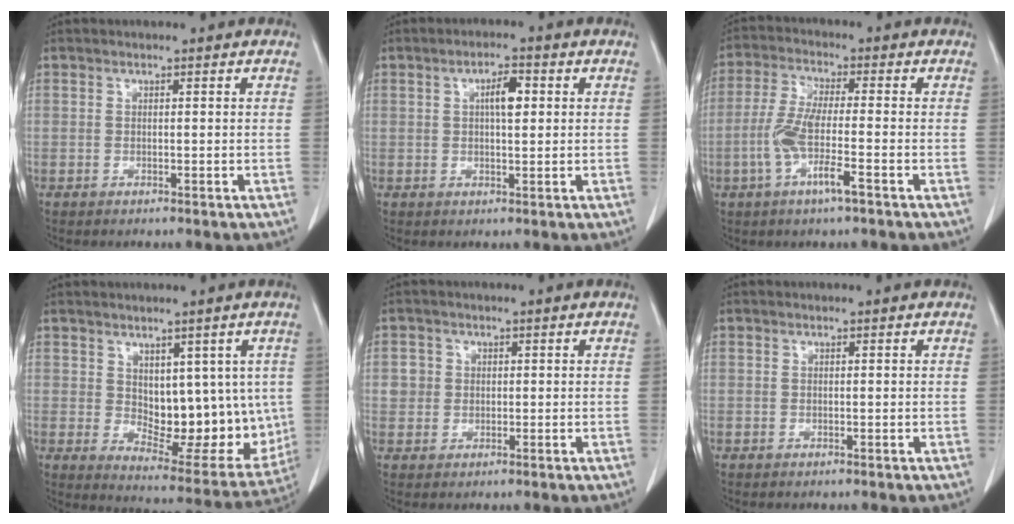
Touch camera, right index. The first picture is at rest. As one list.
[{"total": 3.9, "force": [0.9, 1.2, 3.6], "torque": [-0.062, 0.007, 0.014]}, {"total": 8.3, "force": [-3.1, 0.6, 7.7], "torque": [-0.157, -0.007, -0.064]}, {"total": 13.4, "force": [1.3, 7.1, 11.3], "torque": [-0.137, -0.007, 0.042]}, {"total": 2.5, "force": [0.4, 2.4, 0.3], "torque": [0.006, 0.004, 0.007]}, {"total": 0.0}]